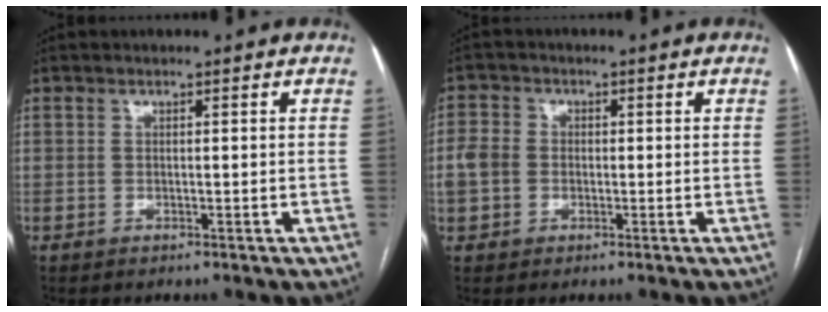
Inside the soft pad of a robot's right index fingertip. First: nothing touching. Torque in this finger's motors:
{"motor_torque": [0.37, 0.22, 0.19, 0.06]}